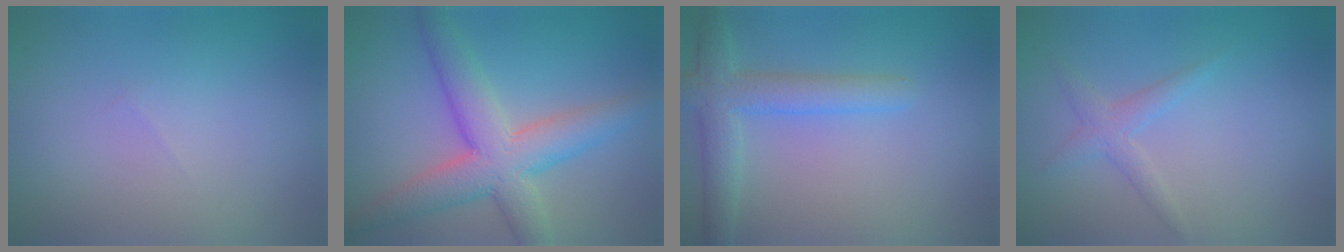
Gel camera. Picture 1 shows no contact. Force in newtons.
{"total": 6.9, "press": 6.9, "slide": 0.4}
{"total": 3.8, "press": 3.8, "slide": 0.0}
{"total": 1.8, "press": 1.8, "slide": 0.1}